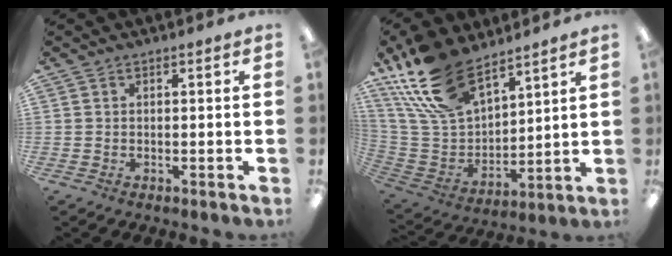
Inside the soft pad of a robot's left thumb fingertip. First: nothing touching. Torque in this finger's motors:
{"motor_torque": [0.84, 0.77, 1.26, -1.51, 0.33]}